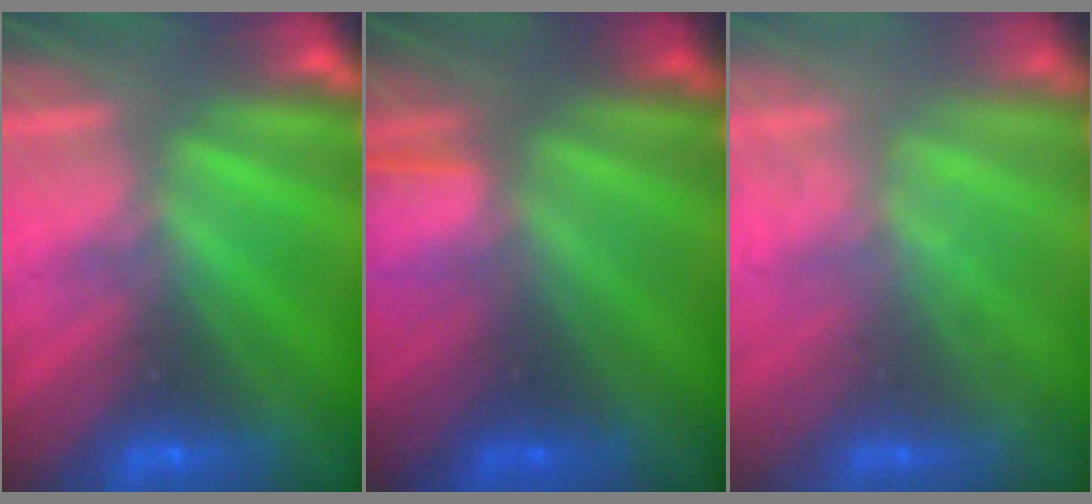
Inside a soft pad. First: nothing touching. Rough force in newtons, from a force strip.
{"total": 1.3}
{"total": 1.7}